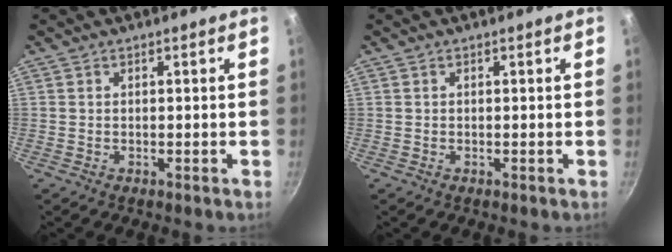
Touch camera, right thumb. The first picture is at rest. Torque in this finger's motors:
{"motor_torque": [-0.48, 0.50, -0.16, 0.15, 0.00]}